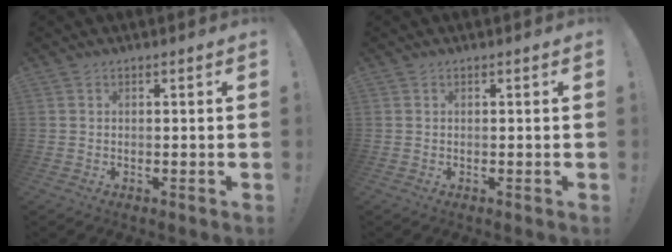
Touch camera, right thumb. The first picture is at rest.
{"total": 0.0}